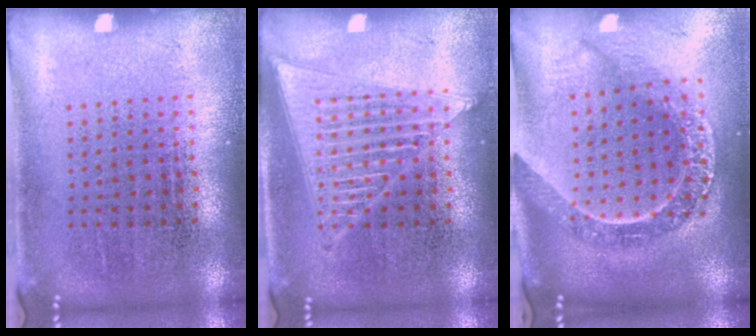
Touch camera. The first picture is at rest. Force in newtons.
{"total": 1.9, "press": 1.9, "slide": 0.1}
{"total": 2.5, "press": 2.0, "slide": 1.5}